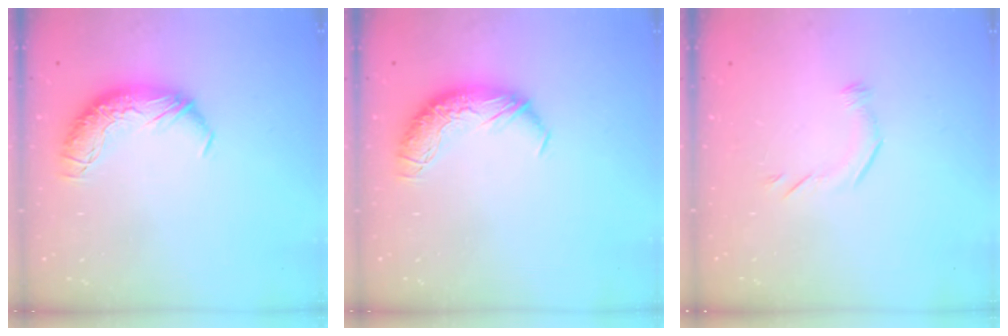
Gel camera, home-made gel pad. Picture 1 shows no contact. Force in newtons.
{"total": 0.0}
{"total": 4.7, "press": 4.6, "slide": 0.9}